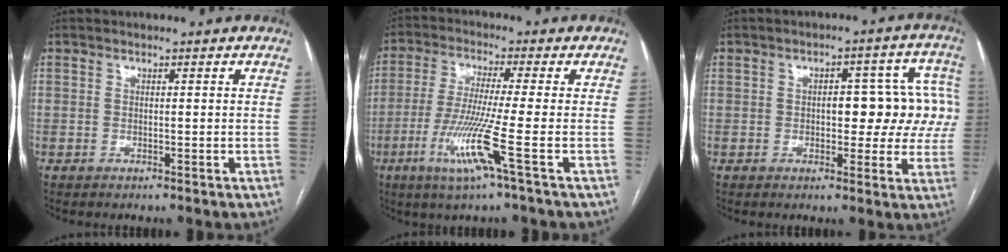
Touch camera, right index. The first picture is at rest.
{"total": 9.9, "force": [-3.8, -1.4, 9.0], "torque": [-0.182, -0.026, -0.081]}
{"total": 11.0, "force": [0.4, 5.2, 9.7], "torque": [-0.096, 0.042, 0.008]}